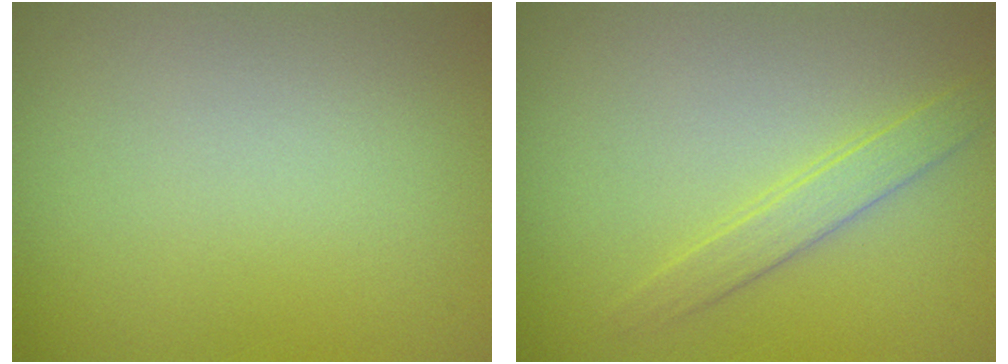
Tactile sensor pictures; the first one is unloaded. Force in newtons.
{"total": 1.8, "press": 1.8, "slide": 0.0}